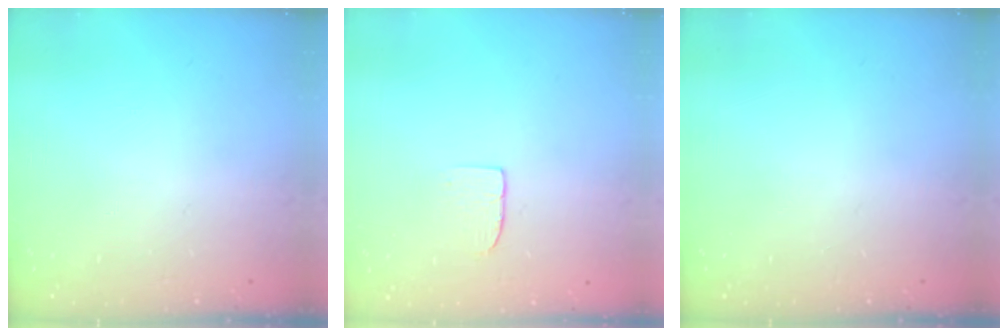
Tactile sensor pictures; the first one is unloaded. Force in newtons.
{"total": 3.7, "press": 3.7, "slide": 0.2}
{"total": 0.0}